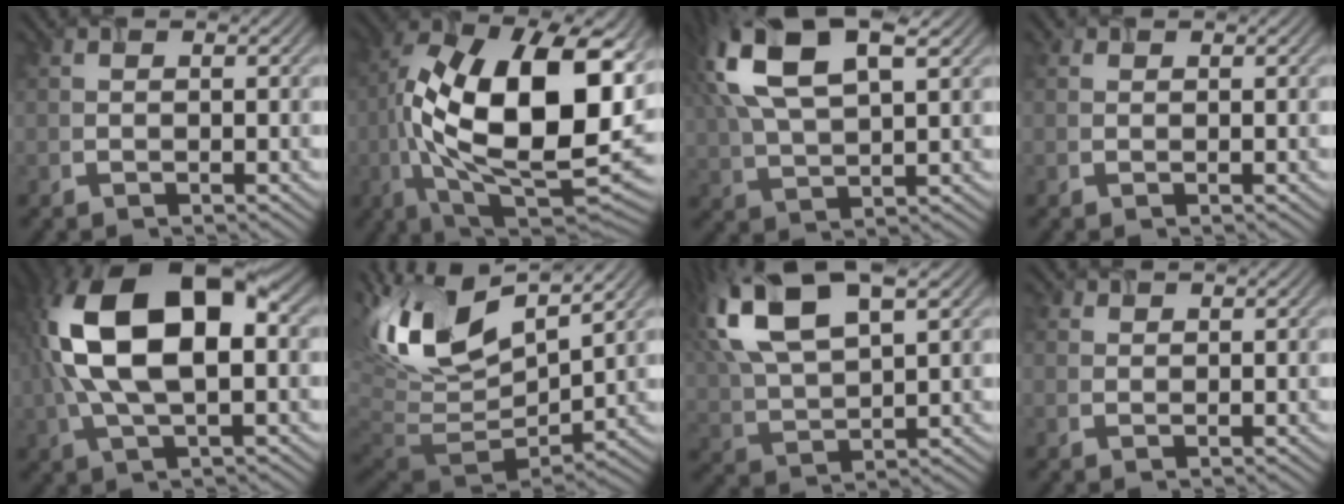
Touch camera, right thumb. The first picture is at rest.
{"total": 19.5, "force": [0.4, 9.7, 16.9], "torque": [-0.315, -0.003, 0.010]}
{"total": 13.3, "force": [6.1, 5.8, 10.3], "torque": [-0.238, 0.021, 0.118]}
{"total": 0.5, "force": [0.4, 0.4, 0.1], "torque": [-0.005, 0.002, 0.011]}
{"total": 15.6, "force": [1.5, 8.2, 13.2], "torque": [-0.279, 0.015, 0.032]}
{"total": 14.9, "force": [4.5, 7.8, 11.9], "torque": [-0.260, 0.007, 0.087]}
{"total": 13.1, "force": [6.3, 5.5, 10.1], "torque": [-0.236, 0.023, 0.126]}
{"total": 1.0, "force": [0.7, 0.6, 0.2], "torque": [-0.007, 0.006, 0.019]}